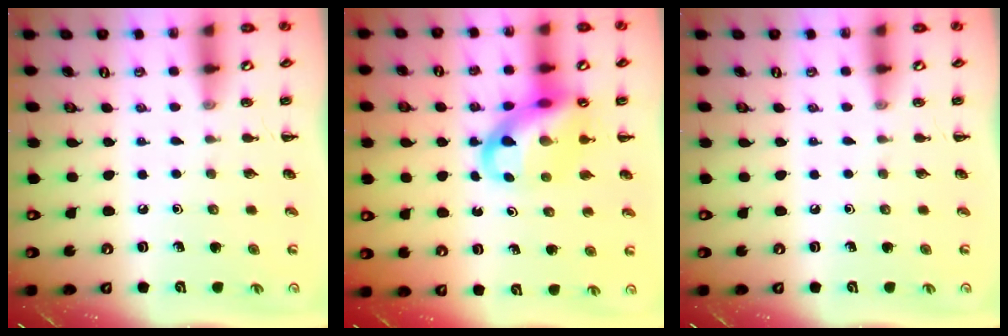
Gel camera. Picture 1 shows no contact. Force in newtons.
{"total": 13.4, "press": 12.9, "slide": 3.5}
{"total": 0.0}